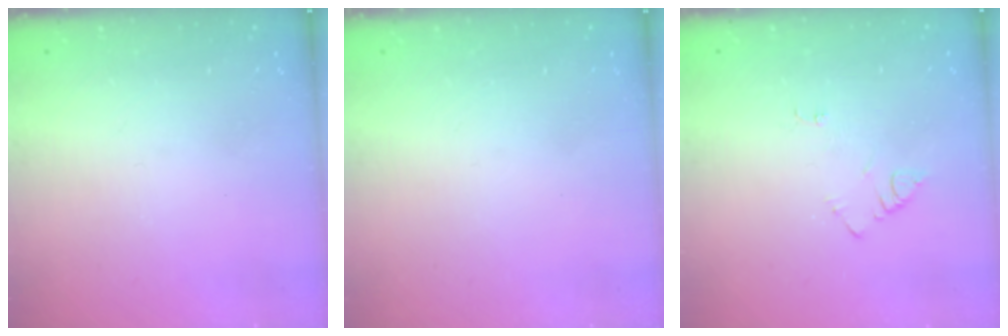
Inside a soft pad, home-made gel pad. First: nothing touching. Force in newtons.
{"total": 1.5, "press": 1.5, "slide": 0.1}
{"total": 4.2, "press": 4.2, "slide": 0.4}